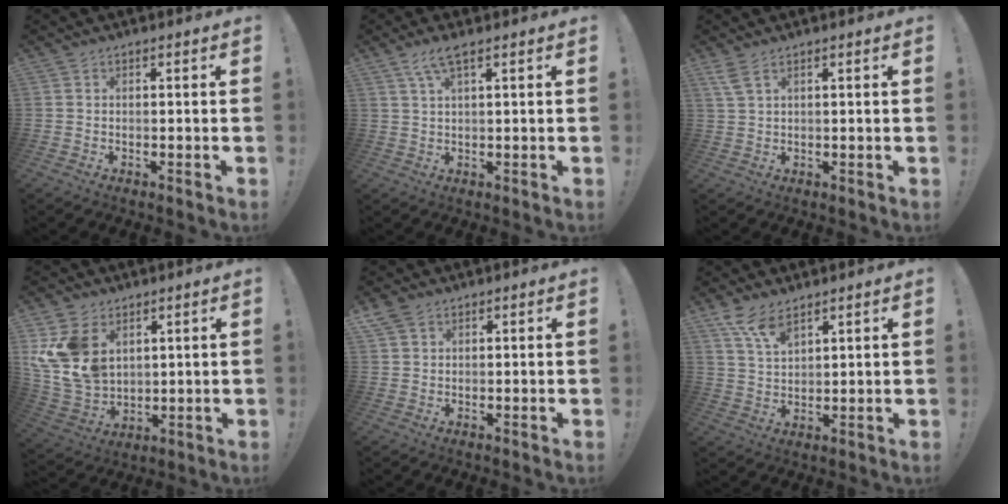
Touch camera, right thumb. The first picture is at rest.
{"total": 4.6, "force": [2.6, 0.8, 3.7], "torque": [-0.081, -0.001, 0.048]}
{"total": 3.6, "force": [2.2, 0.8, 2.8], "torque": [-0.048, -0.007, 0.038]}
{"total": 13.1, "force": [5.4, 9.6, 7.1], "torque": [-0.157, -0.029, 0.110]}
{"total": 3.9, "force": [2.7, 2.4, 1.5], "torque": [-0.020, -0.012, 0.050]}
{"total": 7.9, "force": [5.9, 2.8, 4.5], "torque": [-0.085, -0.030, 0.111]}